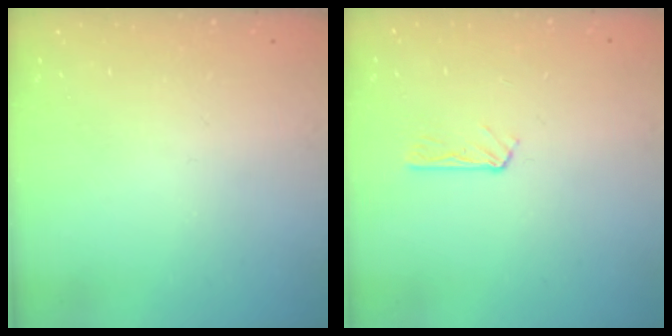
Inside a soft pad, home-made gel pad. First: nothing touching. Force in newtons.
{"total": 2.7, "press": 2.7, "slide": 0.2}